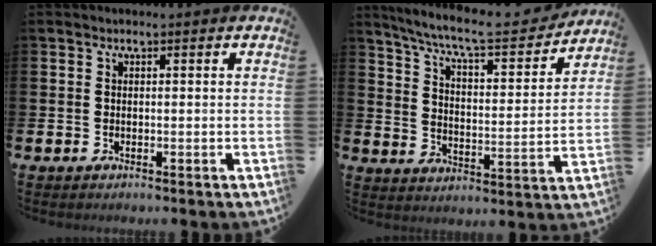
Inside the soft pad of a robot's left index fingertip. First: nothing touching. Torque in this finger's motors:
{"motor_torque": [1.01, -1.13, 0.20, 0.15]}